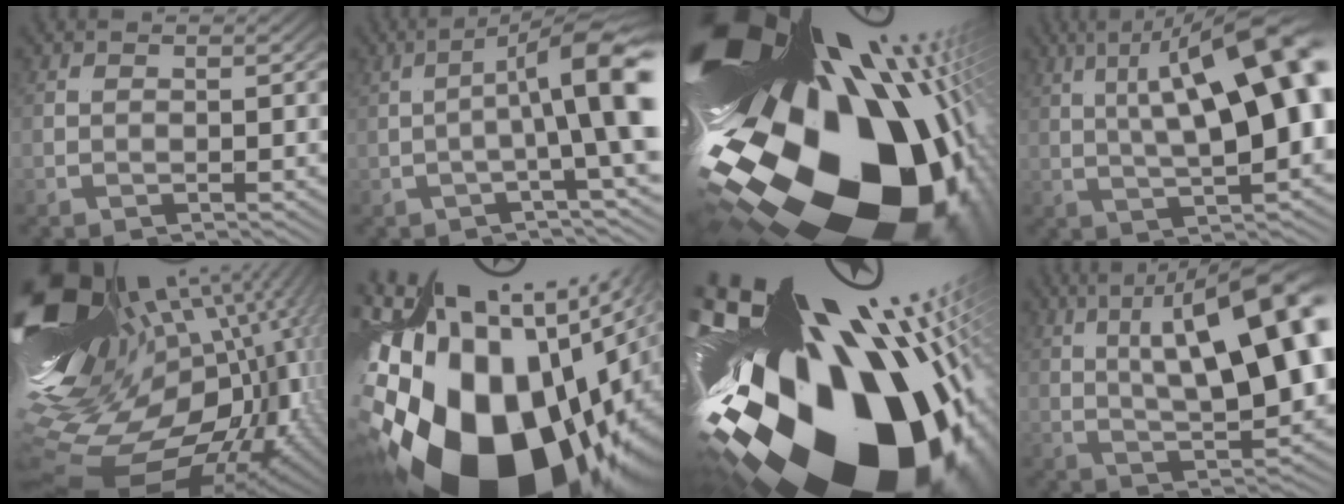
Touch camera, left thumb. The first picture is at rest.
{"total": 9.2, "force": [-0.4, 0.8, 9.1], "torque": [-0.114, 0.023, -0.018]}
{"total": 37.3, "force": [-2.1, 21.0, 30.7], "torque": [-0.490, 0.001, -0.033]}
{"total": 10.6, "force": [1.6, 1.1, 10.4], "torque": [-0.125, 0.045, 0.003]}
{"total": 28.4, "force": [-3.2, 14.8, 24.0], "torque": [-0.394, -0.005, -0.045]}
{"total": 21.0, "force": [-4.6, 11.7, 16.8], "torque": [-0.311, -0.011, -0.074]}
{"total": 29.8, "force": [-3.9, 16.7, 24.3], "torque": [-0.421, -0.002, -0.057]}
{"total": 9.1, "force": [1.8, 0.5, 8.9], "torque": [-0.113, 0.042, 0.010]}